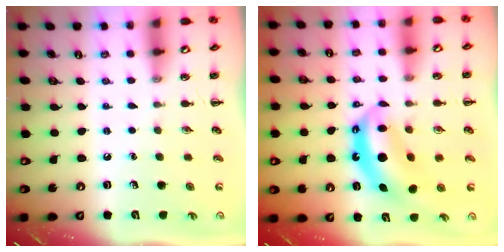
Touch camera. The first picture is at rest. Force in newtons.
{"total": 9.4, "press": 9.2, "slide": 1.8}